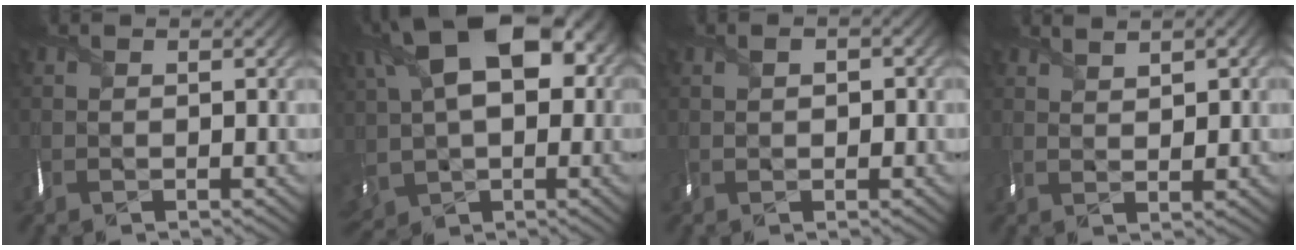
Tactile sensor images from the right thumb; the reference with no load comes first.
{"total": 17.5, "force": [3.9, 11.3, 12.8], "torque": [-0.262, 0.015, 0.078]}
{"total": 1.8, "force": [0.2, 1.2, 1.3], "torque": [-0.022, 0.002, 0.004]}
{"total": 2.7, "force": [1.9, 0.8, 1.6], "torque": [-0.029, -0.003, 0.043]}